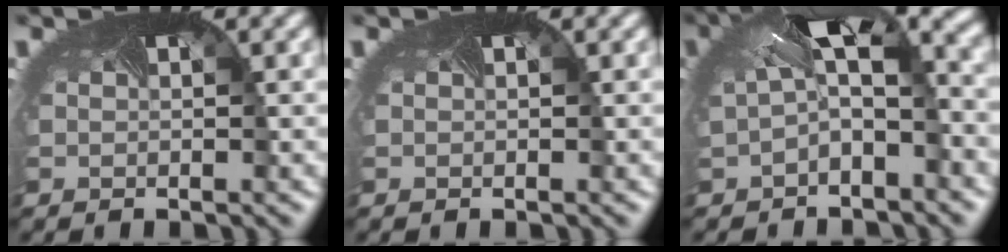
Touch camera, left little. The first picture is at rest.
{"total": 0.0}
{"total": 8.1, "force": [1.5, 3.7, 7.1], "torque": [-0.132, 0.009, 0.021]}